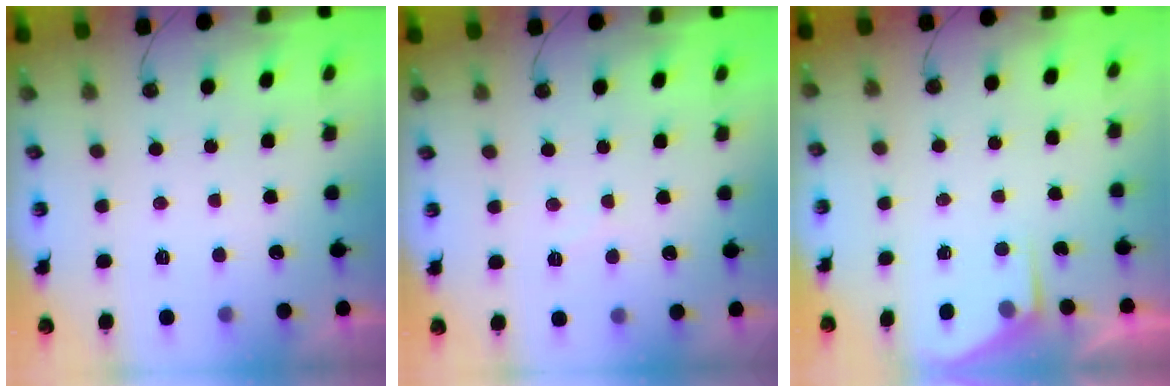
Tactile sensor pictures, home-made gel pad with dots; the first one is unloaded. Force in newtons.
{"total": 3.6, "press": 3.5, "slide": 0.6}
{"total": 2.6, "press": 2.5, "slide": 0.4}